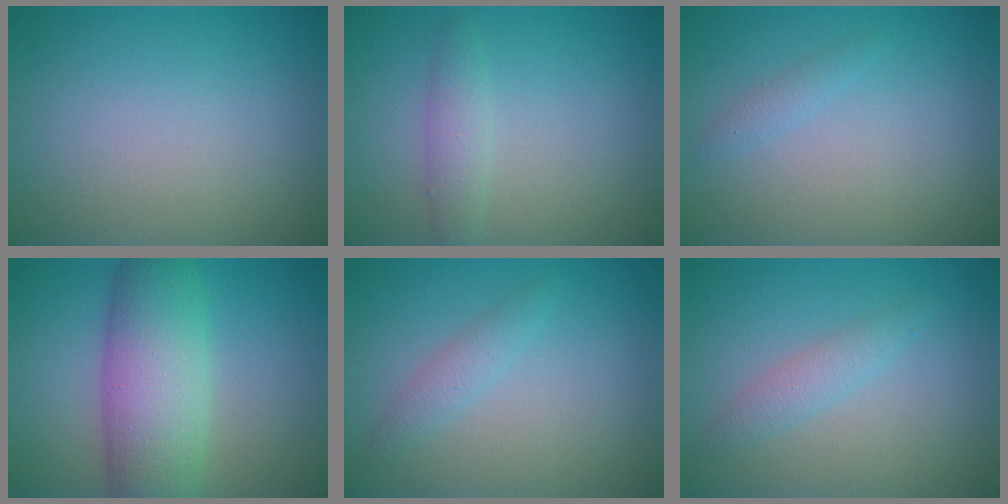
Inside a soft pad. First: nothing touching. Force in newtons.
{"total": 1.9, "press": 1.9, "slide": 0.1}
{"total": 0.8, "press": 0.8, "slide": 0.1}
{"total": 8.5, "press": 8.5, "slide": 0.1}
{"total": 1.5, "press": 1.5, "slide": 0.0}
{"total": 1.8, "press": 1.8, "slide": 0.1}